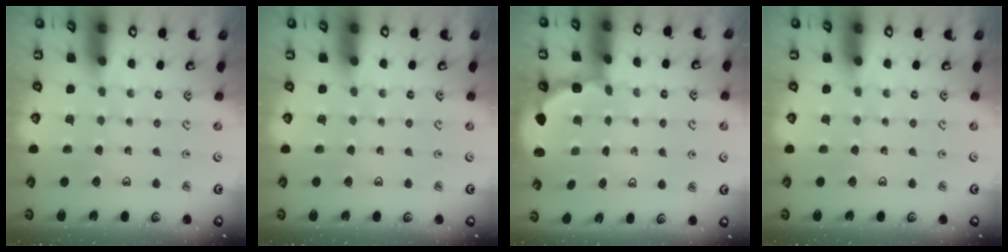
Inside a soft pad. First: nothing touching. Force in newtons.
{"total": 0.0}
{"total": 3.0, "press": 2.3, "slide": 1.8}
{"total": 0.0}